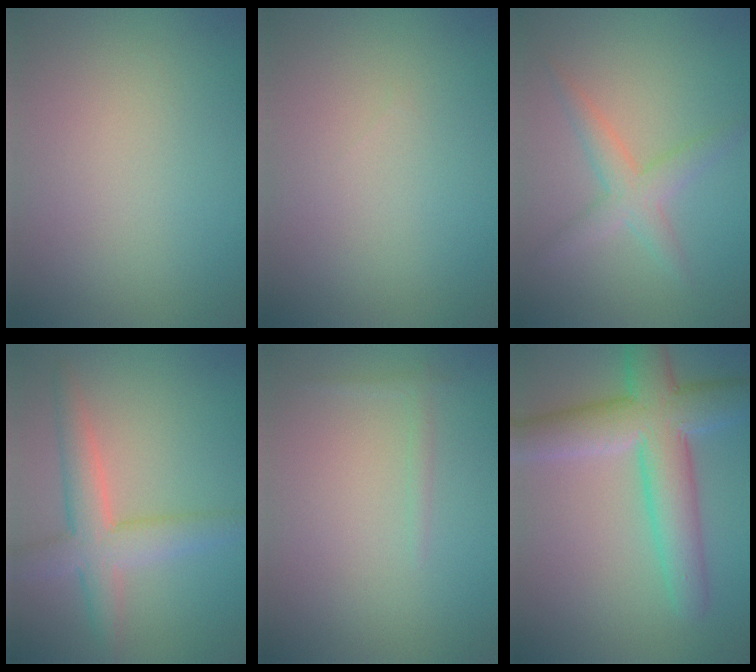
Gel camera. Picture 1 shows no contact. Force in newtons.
{"total": 0.0}
{"total": 2.8, "press": 2.8, "slide": 0.2}
{"total": 4.6, "press": 4.6, "slide": 0.2}
{"total": 0.7, "press": 0.7, "slide": 0.1}
{"total": 7.7, "press": 7.7, "slide": 0.5}